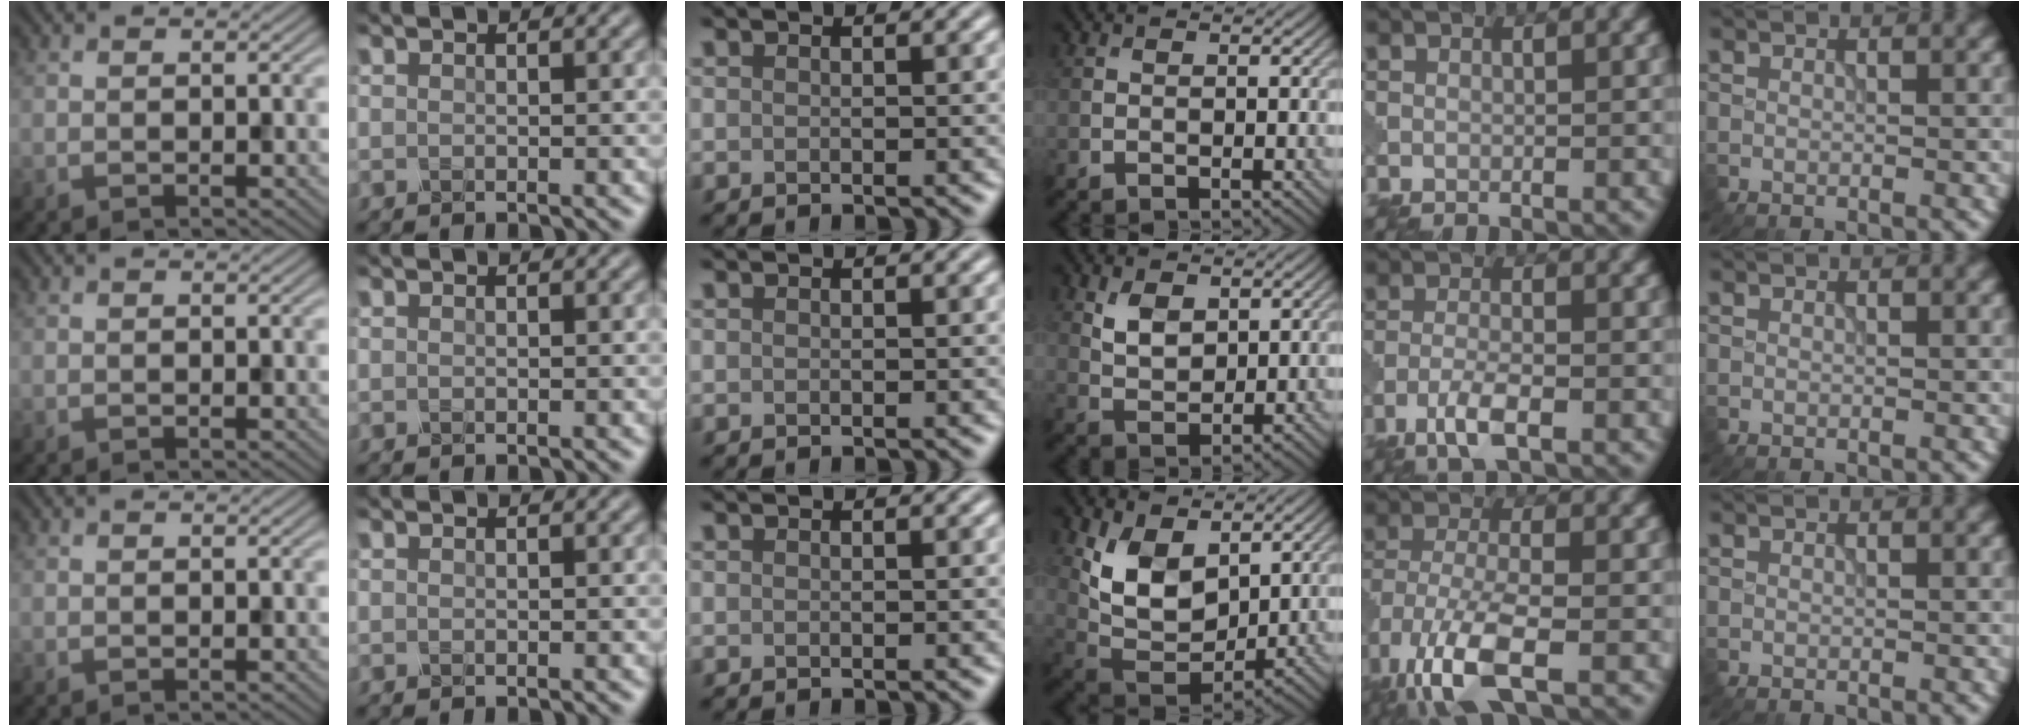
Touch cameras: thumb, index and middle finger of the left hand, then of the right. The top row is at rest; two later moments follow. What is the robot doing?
{"motion": "squeeze", "object": "clothespin"}